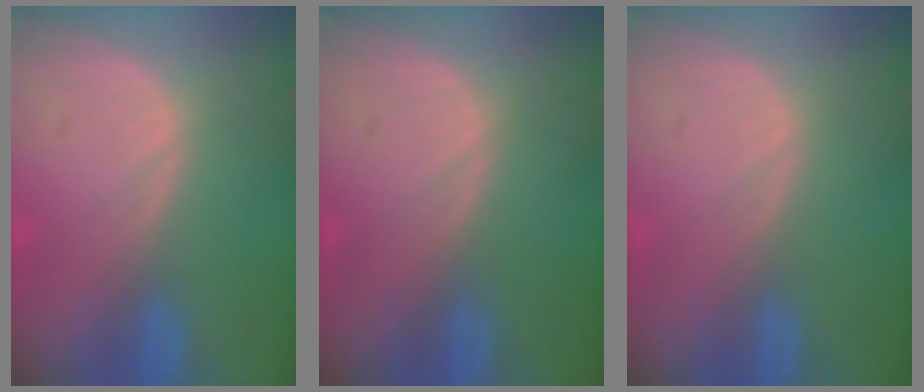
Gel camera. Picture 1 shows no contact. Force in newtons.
{"total": 0.0}
{"total": 0.0}